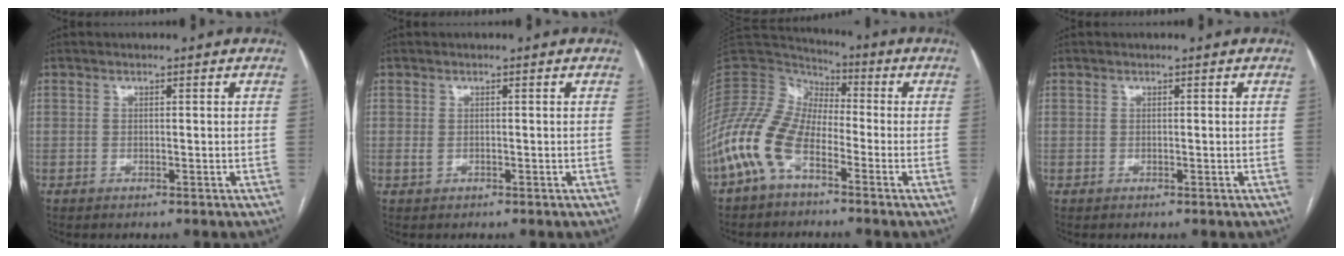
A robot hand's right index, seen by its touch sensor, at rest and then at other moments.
{"total": 0.6, "force": [-0.2, 0.4, 0.5], "torque": [-0.012, 0.000, -0.003]}
{"total": 10.7, "force": [-5.1, 5.4, 7.7], "torque": [-0.190, 0.019, -0.109]}
{"total": 0.0}